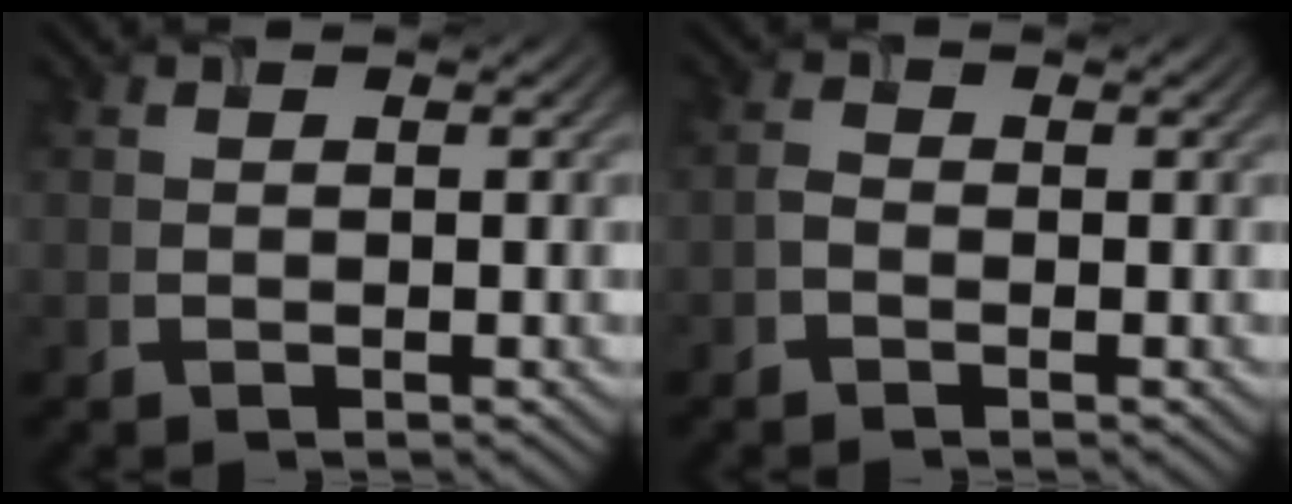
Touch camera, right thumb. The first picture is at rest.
{"total": 1.2, "force": [-0.8, 0.6, 0.6], "torque": [-0.014, 0.002, -0.021]}